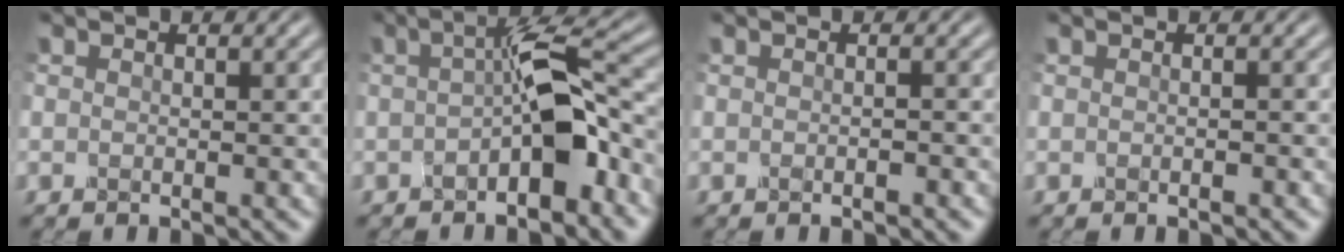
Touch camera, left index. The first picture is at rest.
{"total": 6.2, "force": [-1.9, 1.7, 5.7], "torque": [-0.084, 0.027, -0.039]}
{"total": 1.0, "force": [-0.6, 0.1, 0.7], "torque": [0.002, 0.007, -0.013]}
{"total": 0.7, "force": [-0.4, 0.1, 0.5], "torque": [0.000, 0.004, -0.007]}